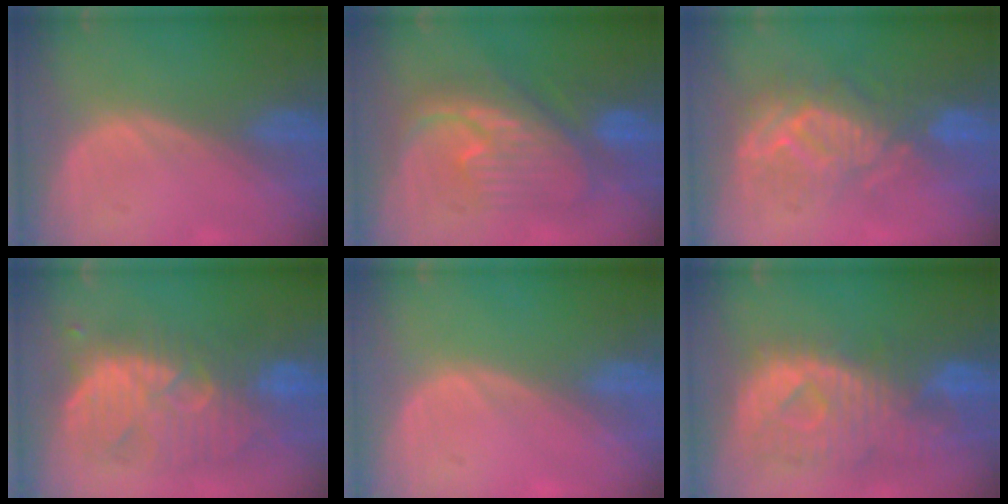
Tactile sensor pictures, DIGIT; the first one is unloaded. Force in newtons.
{"total": 9.4, "press": 9.4, "slide": 0.6}
{"total": 9.0, "press": 8.9, "slide": 1.7}
{"total": 10.5, "press": 10.2, "slide": 2.6}
{"total": 0.0}
{"total": 11.2, "press": 9.7, "slide": 5.6}